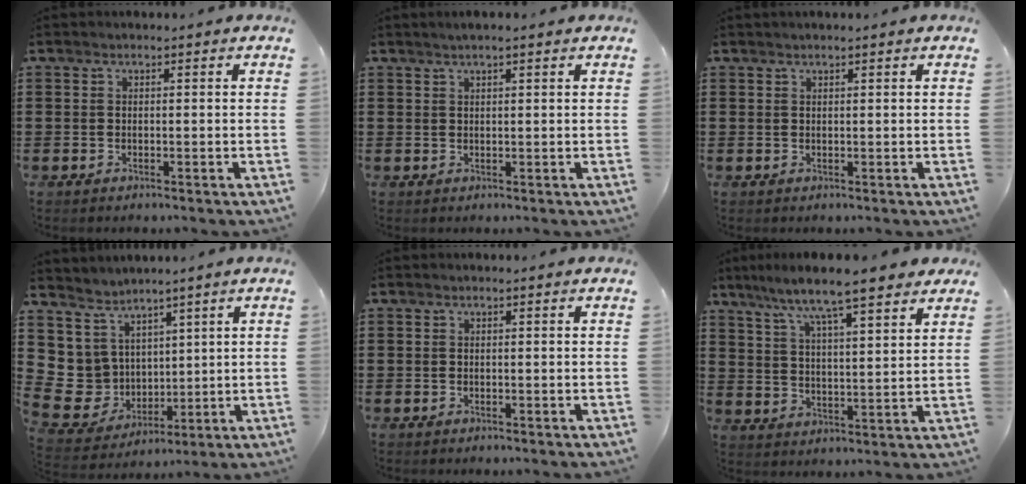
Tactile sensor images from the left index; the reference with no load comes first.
{"total": 1.5, "force": [1.1, 0.0, 1.0], "torque": [-0.020, 0.002, 0.019]}
{"total": 0.6, "force": [0.4, 0.0, 0.3], "torque": [-0.007, 0.000, 0.009]}
{"total": 7.8, "force": [2.3, 7.4, 0.7], "torque": [-0.072, -0.021, 0.054]}
{"total": 0.0}
{"total": 8.0, "force": [6.9, 0.5, 4.2], "torque": [-0.108, -0.029, 0.114]}